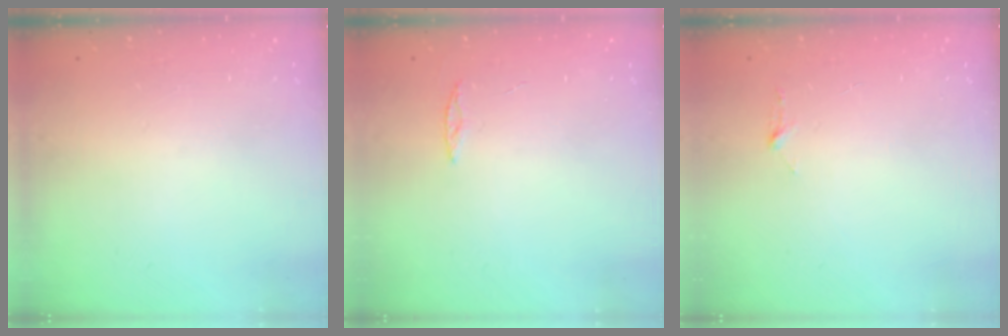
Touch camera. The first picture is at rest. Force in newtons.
{"total": 2.0, "press": 2.0, "slide": 0.2}
{"total": 2.9, "press": 2.9, "slide": 0.3}